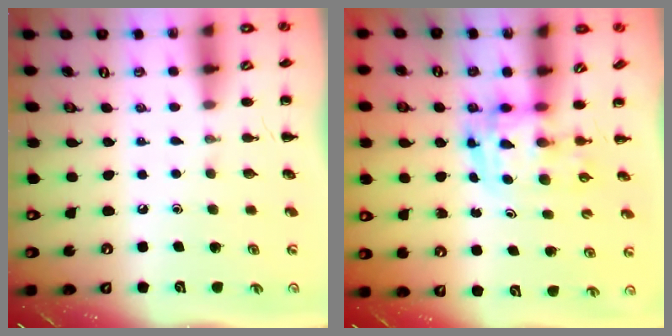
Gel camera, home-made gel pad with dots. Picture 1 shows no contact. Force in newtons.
{"total": 3.6, "press": 3.5, "slide": 0.6}